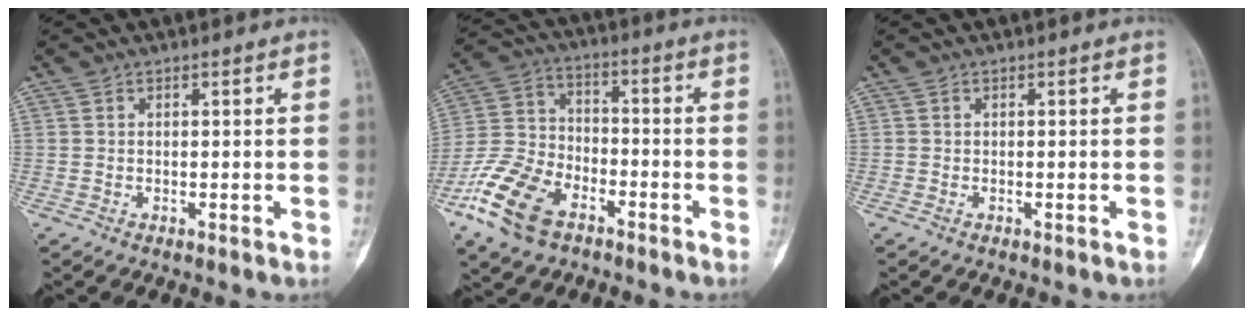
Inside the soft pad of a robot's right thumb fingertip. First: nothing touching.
{"total": 15.1, "force": [-8.5, 8.6, 9.0], "torque": [-0.181, 0.038, -0.172]}
{"total": 0.0}